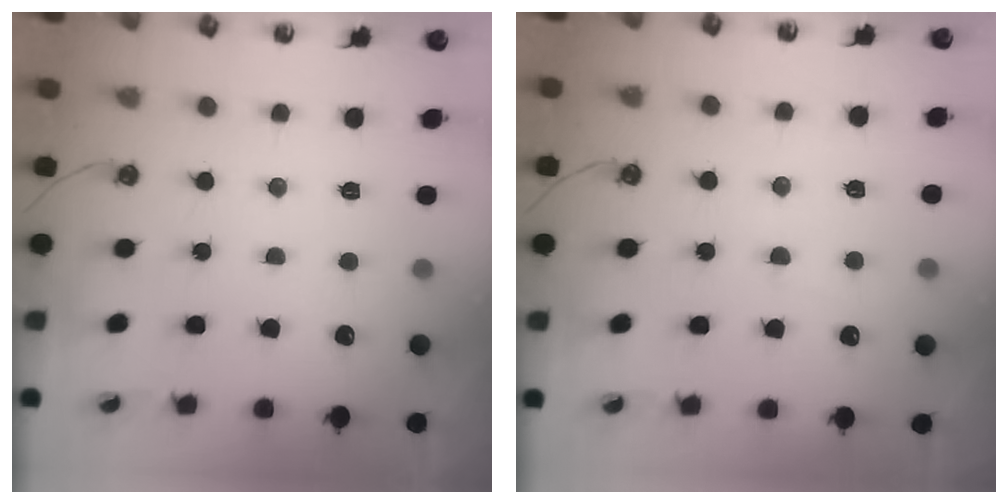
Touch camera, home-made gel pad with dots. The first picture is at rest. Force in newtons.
{"total": 0.9, "press": 0.9, "slide": 0.4}